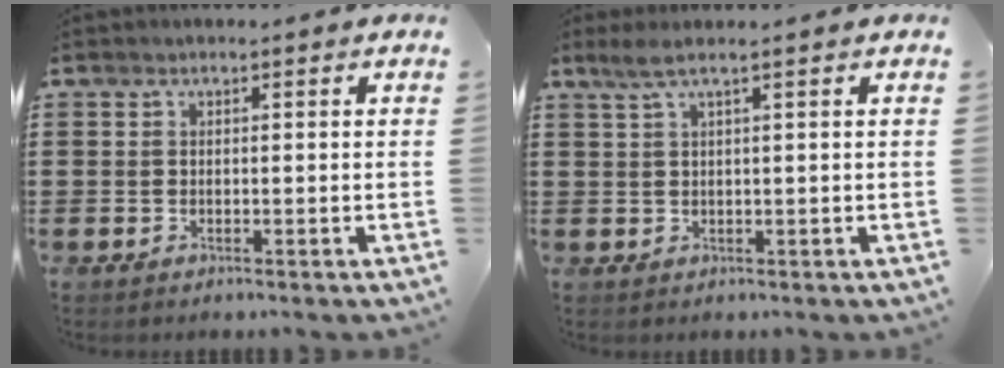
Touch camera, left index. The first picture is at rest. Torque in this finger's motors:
{"motor_torque": [0.13, -0.04, 0.07, 0.01]}